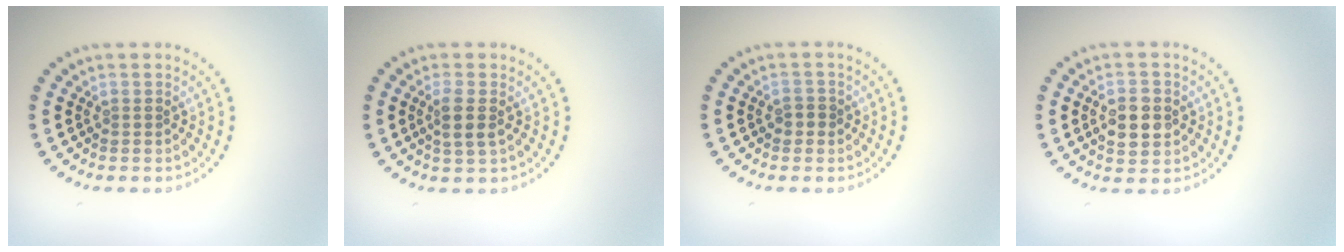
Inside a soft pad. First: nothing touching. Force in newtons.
{"total": 2.0, "press": 1.8, "slide": 0.9}
{"total": 1.2, "press": 1.1, "slide": 0.4}
{"total": 3.6, "press": 3.5, "slide": 0.2}